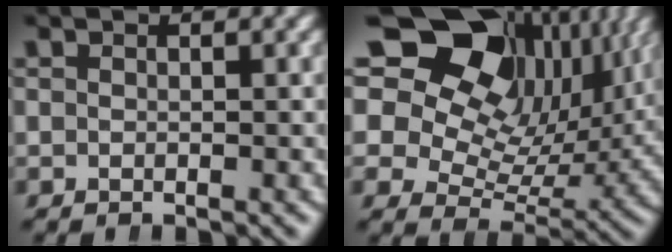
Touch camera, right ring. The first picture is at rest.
{"total": 22.7, "force": [4.8, 15.9, 15.5], "torque": [-0.247, 0.004, 0.065]}